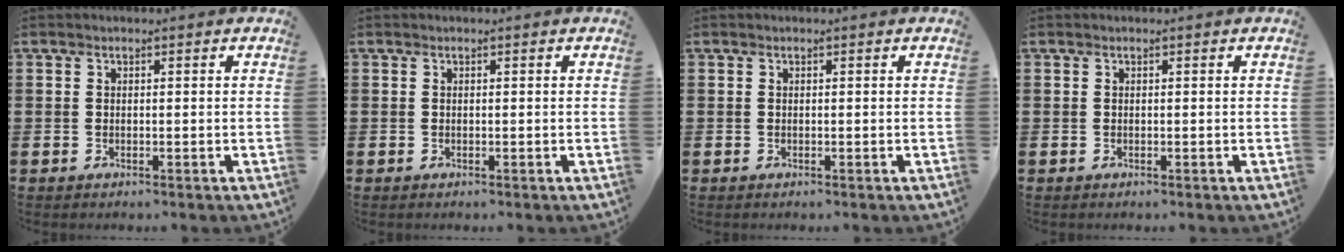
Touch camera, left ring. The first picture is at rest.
{"total": 0.0}
{"total": 0.0}
{"total": 0.0}